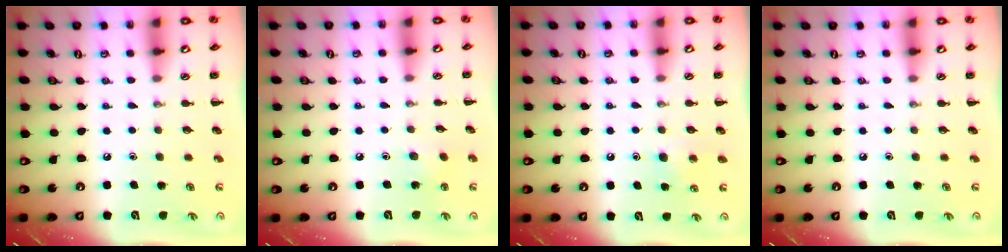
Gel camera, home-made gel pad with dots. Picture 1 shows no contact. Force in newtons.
{"total": 3.3, "press": 3.2, "slide": 1.1}
{"total": 4.4, "press": 4.1, "slide": 1.5}
{"total": 0.0}